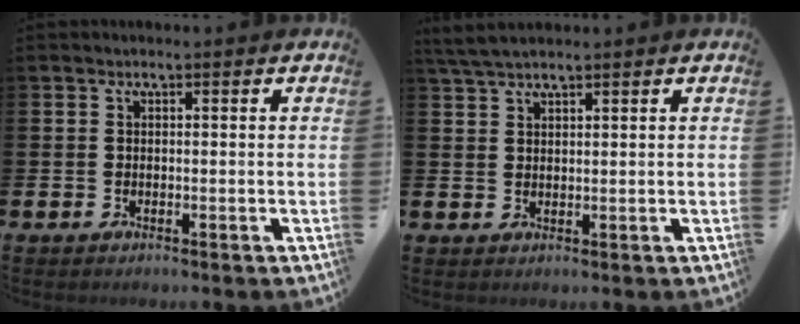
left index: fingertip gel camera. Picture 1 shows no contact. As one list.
[{"total": 3.3, "force": [2.9, 0.6, 1.3], "torque": [-0.037, -0.001, 0.056]}]